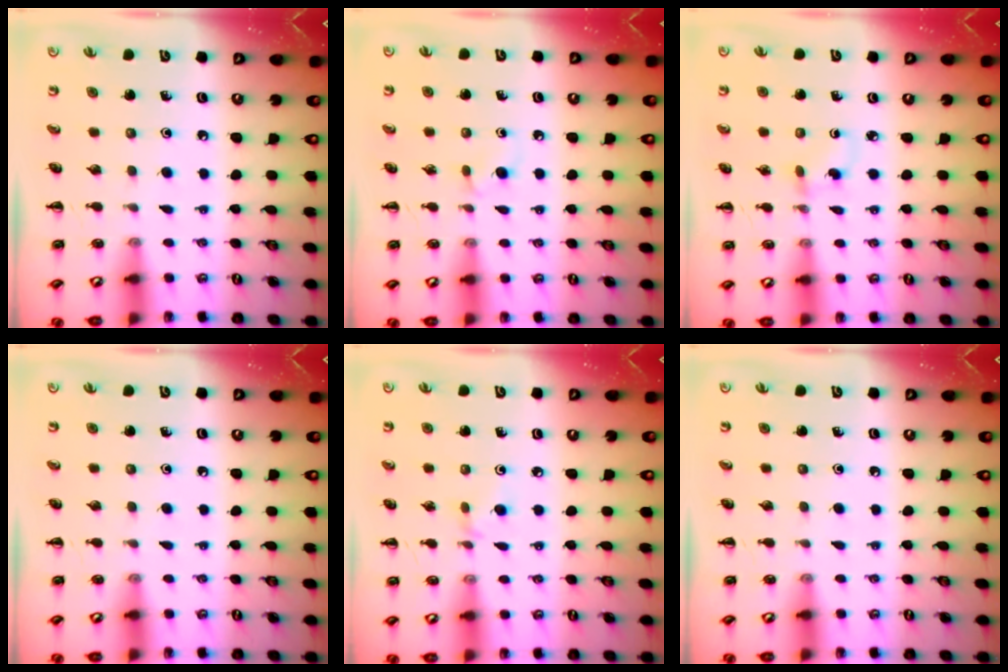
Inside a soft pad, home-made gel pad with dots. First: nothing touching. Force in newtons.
{"total": 2.2, "press": 2.0, "slide": 1.0}
{"total": 1.6, "press": 1.4, "slide": 0.8}
{"total": 0.0}
{"total": 2.9, "press": 2.8, "slide": 0.9}
{"total": 0.0}